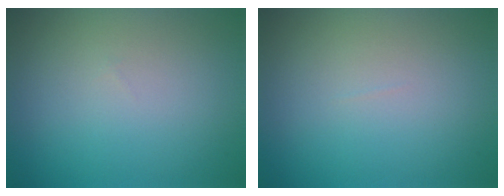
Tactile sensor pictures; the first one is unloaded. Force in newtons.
{"total": 0.0}